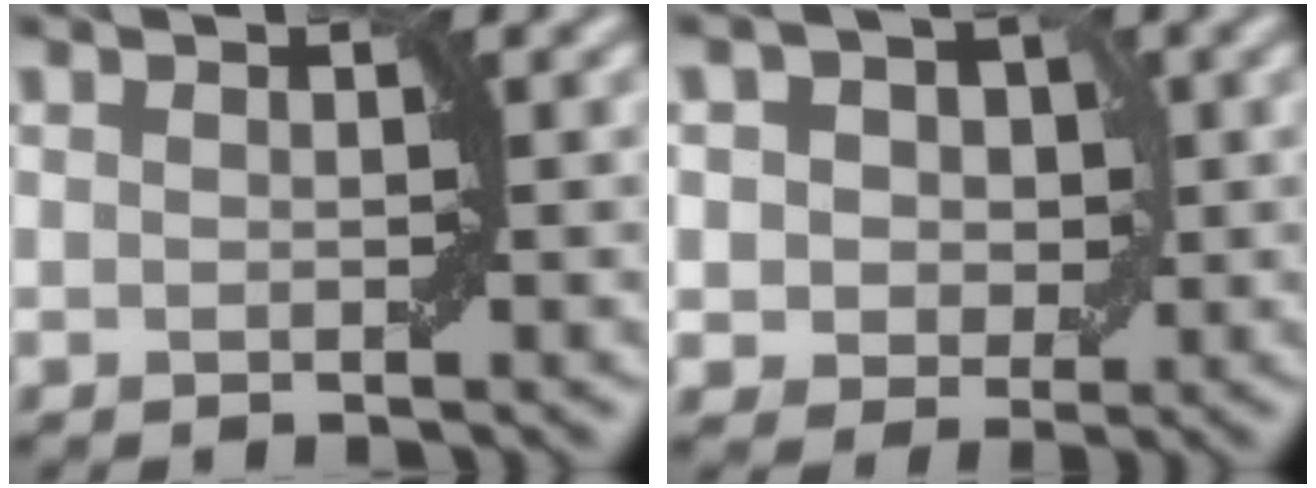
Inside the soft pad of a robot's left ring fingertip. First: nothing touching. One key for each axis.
{"total": 5.5, "fx": 1.6, "fy": 4.5, "fz": 2.8, "tx": -0.029, "ty": 0.023, "tz": 0.004}